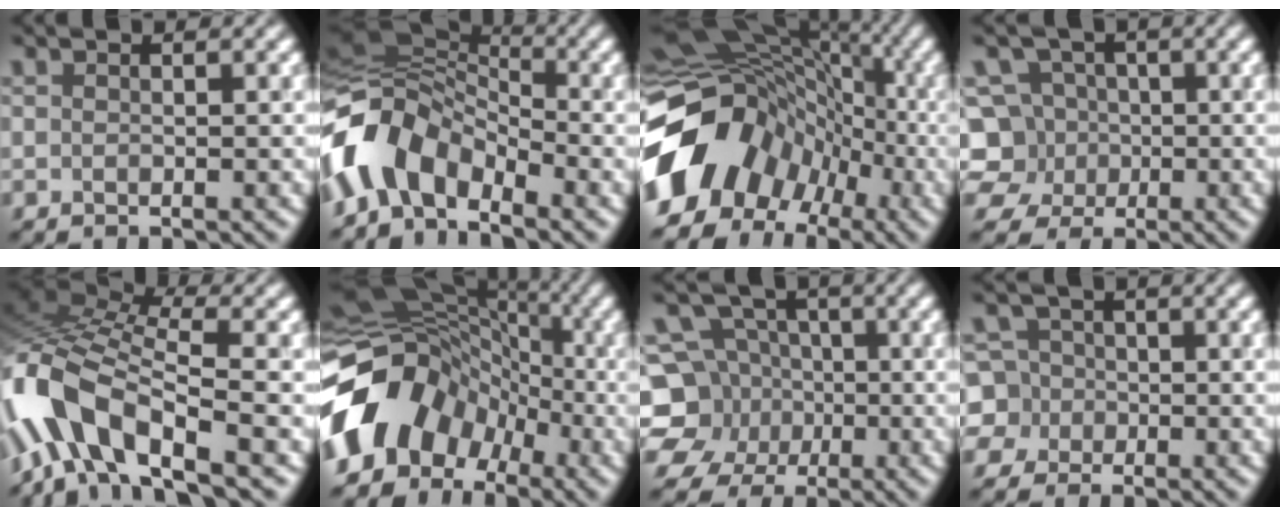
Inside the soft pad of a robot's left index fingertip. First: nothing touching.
{"total": 8.7, "force": [-3.6, 5.4, 5.7], "torque": [-0.102, 0.015, -0.089]}
{"total": 13.7, "force": [-3.6, 11.1, 7.1], "torque": [-0.148, -0.004, -0.077]}
{"total": 7.3, "force": [-1.2, 6.7, 2.7], "torque": [-0.044, 0.028, -0.054]}
{"total": 11.5, "force": [-5.2, 4.9, 9.0], "torque": [-0.182, 0.011, -0.109]}
{"total": 12.7, "force": [-4.4, 9.8, 6.7], "torque": [-0.126, 0.005, -0.097]}
{"total": 9.8, "force": [-2.2, 9.0, 3.1], "torque": [-0.074, 0.014, -0.072]}
{"total": 6.5, "force": [-1.5, 6.2, 1.5], "torque": [-0.030, 0.020, -0.056]}